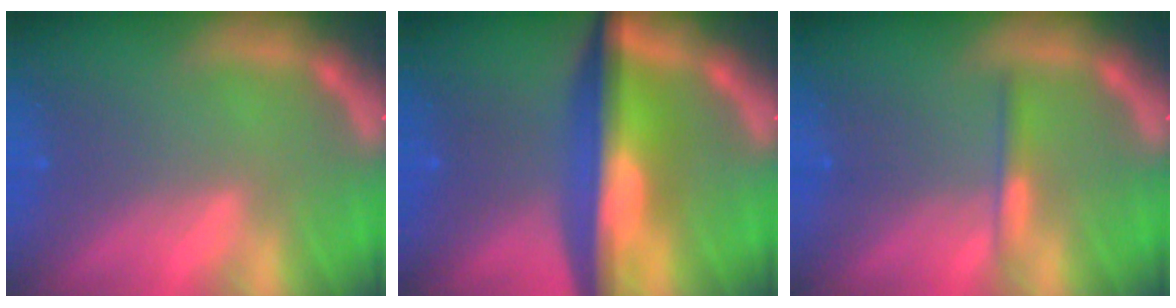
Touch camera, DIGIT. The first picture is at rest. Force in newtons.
{"total": 9.6}
{"total": 1.4}